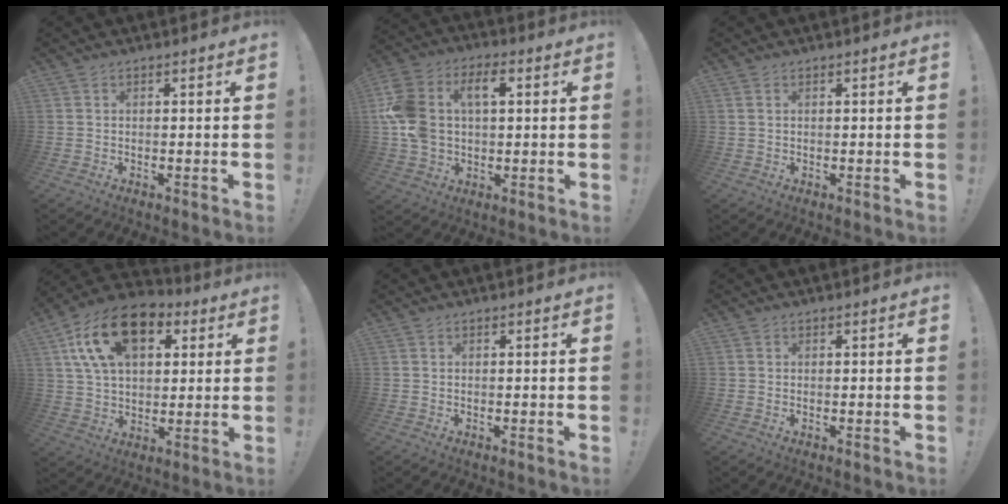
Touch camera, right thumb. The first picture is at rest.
{"total": 15.5, "force": [3.3, 10.6, 10.8], "torque": [-0.228, 0.002, 0.059]}
{"total": 0.7, "force": [0.4, 0.2, 0.5], "torque": [-0.014, 0.000, 0.009]}
{"total": 19.4, "force": [8.4, 12.0, 12.8], "torque": [-0.218, -0.026, 0.153]}
{"total": 0.0}
{"total": 0.0}